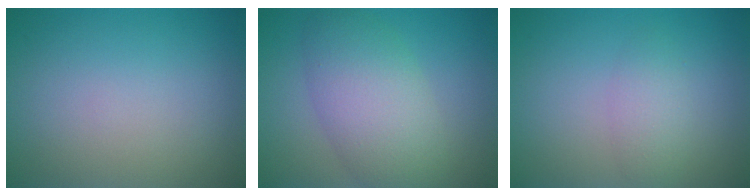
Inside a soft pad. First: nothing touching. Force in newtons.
{"total": 6.5, "press": 6.5, "slide": 0.4}
{"total": 2.0, "press": 2.0, "slide": 0.0}